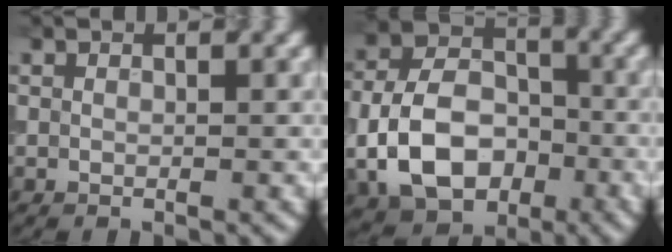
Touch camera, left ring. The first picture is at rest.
{"total": 9.1, "force": [-2.8, 6.3, 5.9], "torque": [-0.111, -0.001, -0.053]}